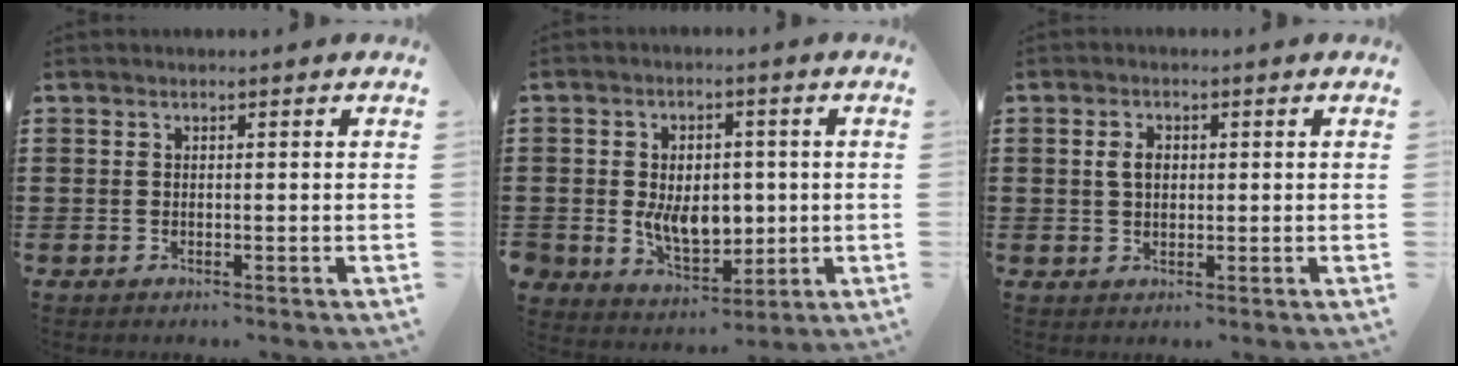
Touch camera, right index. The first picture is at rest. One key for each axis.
{"total": 7.3, "fx": -0.4, "fy": 5.6, "fz": 4.8, "tx": -0.086, "ty": 0.004, "tz": -0.005}
{"total": 2.8, "fx": 0.5, "fy": 1.8, "fz": 2.1, "tx": -0.045, "ty": 0.010, "tz": 0.008}